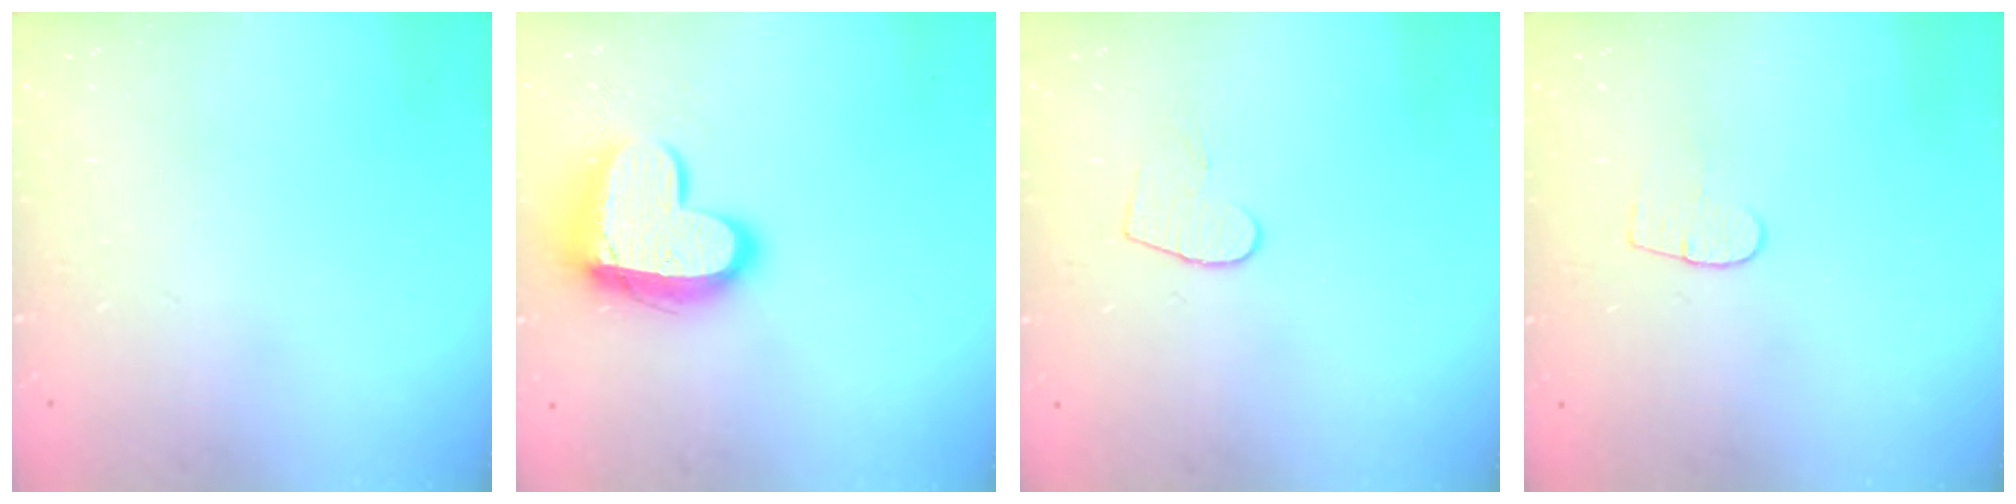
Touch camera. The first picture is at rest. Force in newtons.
{"total": 15.3, "press": 15.2, "slide": 1.2}
{"total": 5.8, "press": 5.8, "slide": 0.4}
{"total": 4.4, "press": 4.4, "slide": 0.3}